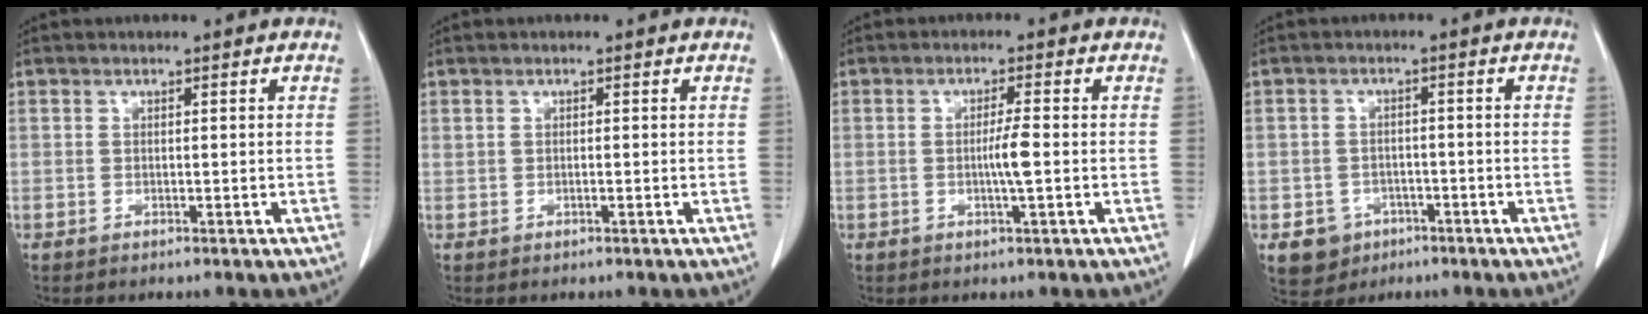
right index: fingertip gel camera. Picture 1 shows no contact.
{"total": 0.0}
{"total": 3.1, "force": [-0.4, -0.2, 3.1], "torque": [-0.056, -0.001, -0.005]}
{"total": 4.7, "force": [-2.3, 4.0, 0.8], "torque": [-0.007, 0.010, -0.027]}